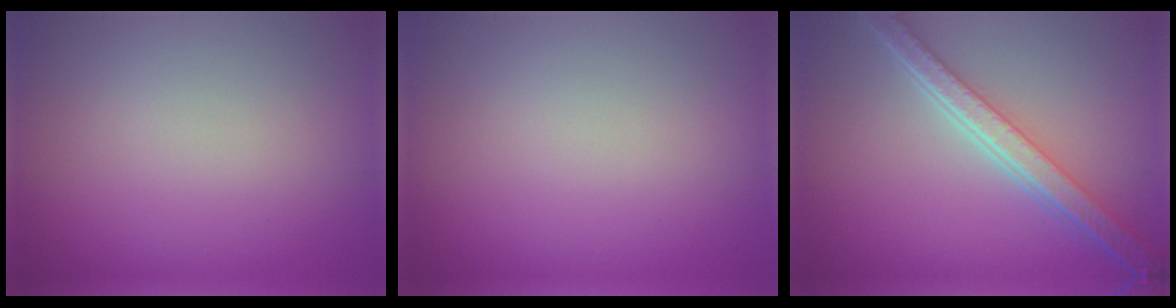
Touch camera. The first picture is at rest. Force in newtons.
{"total": 0.0}
{"total": 6.0, "press": 4.6, "slide": 3.9}